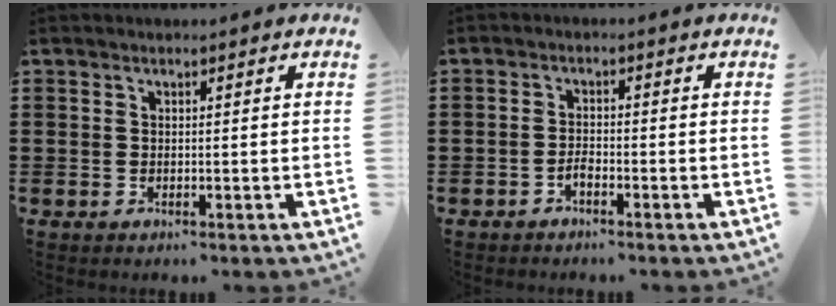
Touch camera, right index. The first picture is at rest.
{"total": 1.5, "force": [-1.3, 0.4, 0.7], "torque": [-0.017, -0.002, -0.024]}